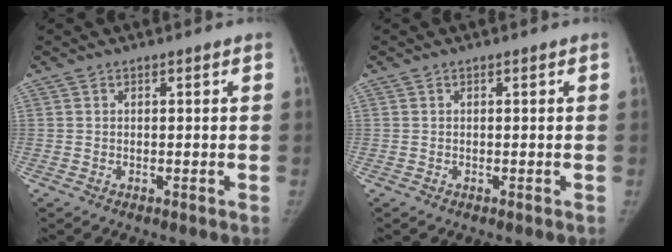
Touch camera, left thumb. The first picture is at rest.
{"total": 0.0}